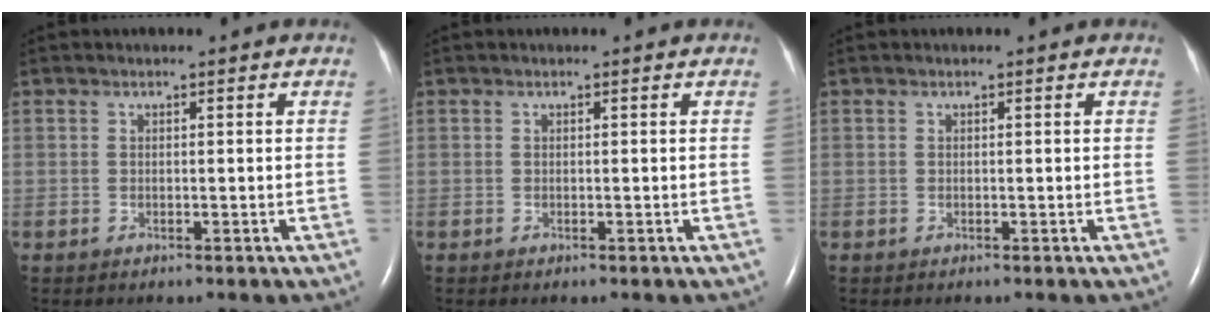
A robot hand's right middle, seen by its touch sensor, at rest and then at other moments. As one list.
[{"total": 0.0}, {"total": 0.0}]